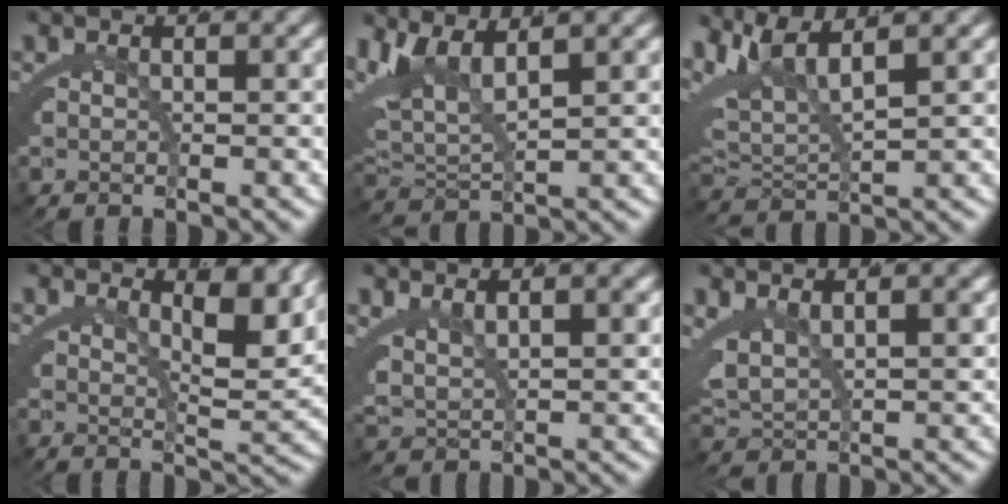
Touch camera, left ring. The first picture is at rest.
{"total": 6.9, "force": [2.5, 4.3, 4.8], "torque": [-0.133, -0.004, 0.049]}
{"total": 7.8, "force": [3.0, 4.9, 5.3], "torque": [-0.137, -0.002, 0.053]}
{"total": 4.5, "force": [2.9, 0.7, 3.4], "torque": [-0.044, -0.014, 0.050]}
{"total": 3.6, "force": [2.3, 1.9, 2.0], "torque": [-0.056, -0.017, 0.054]}
{"total": 4.6, "force": [1.7, 3.1, 2.9], "torque": [-0.084, -0.020, 0.043]}